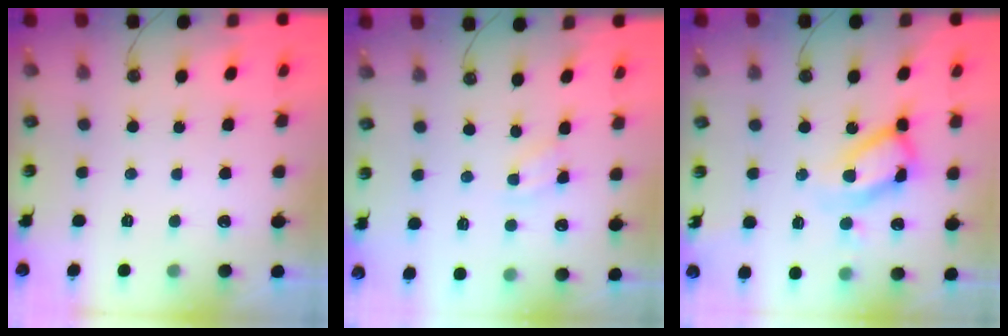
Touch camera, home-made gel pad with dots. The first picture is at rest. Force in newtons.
{"total": 2.0, "press": 2.0, "slide": 0.3}
{"total": 13.0, "press": 12.9, "slide": 1.2}